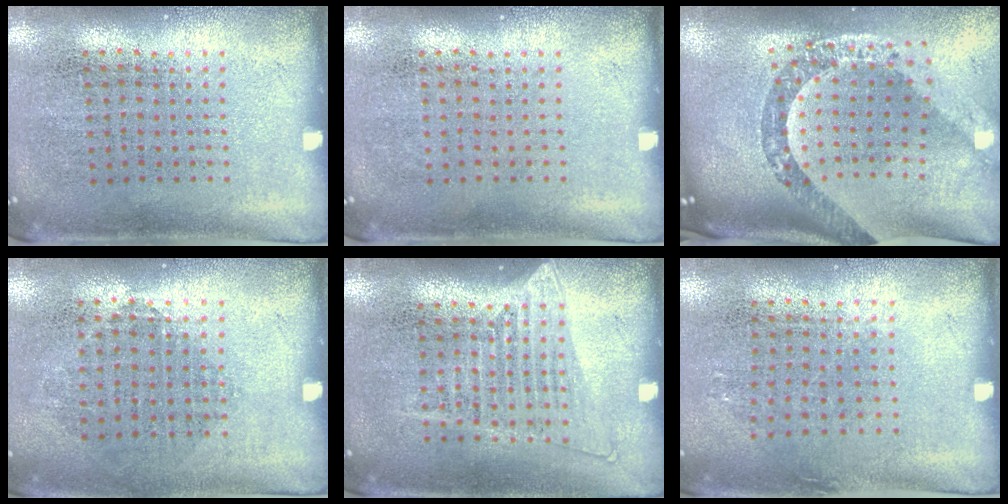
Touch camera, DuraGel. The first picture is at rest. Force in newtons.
{"total": 0.0}
{"total": 3.7, "press": 2.6, "slide": 2.6}
{"total": 0.8, "press": 0.8, "slide": 0.3}
{"total": 1.3, "press": 1.1, "slide": 0.6}
{"total": 0.8, "press": 0.6, "slide": 0.5}